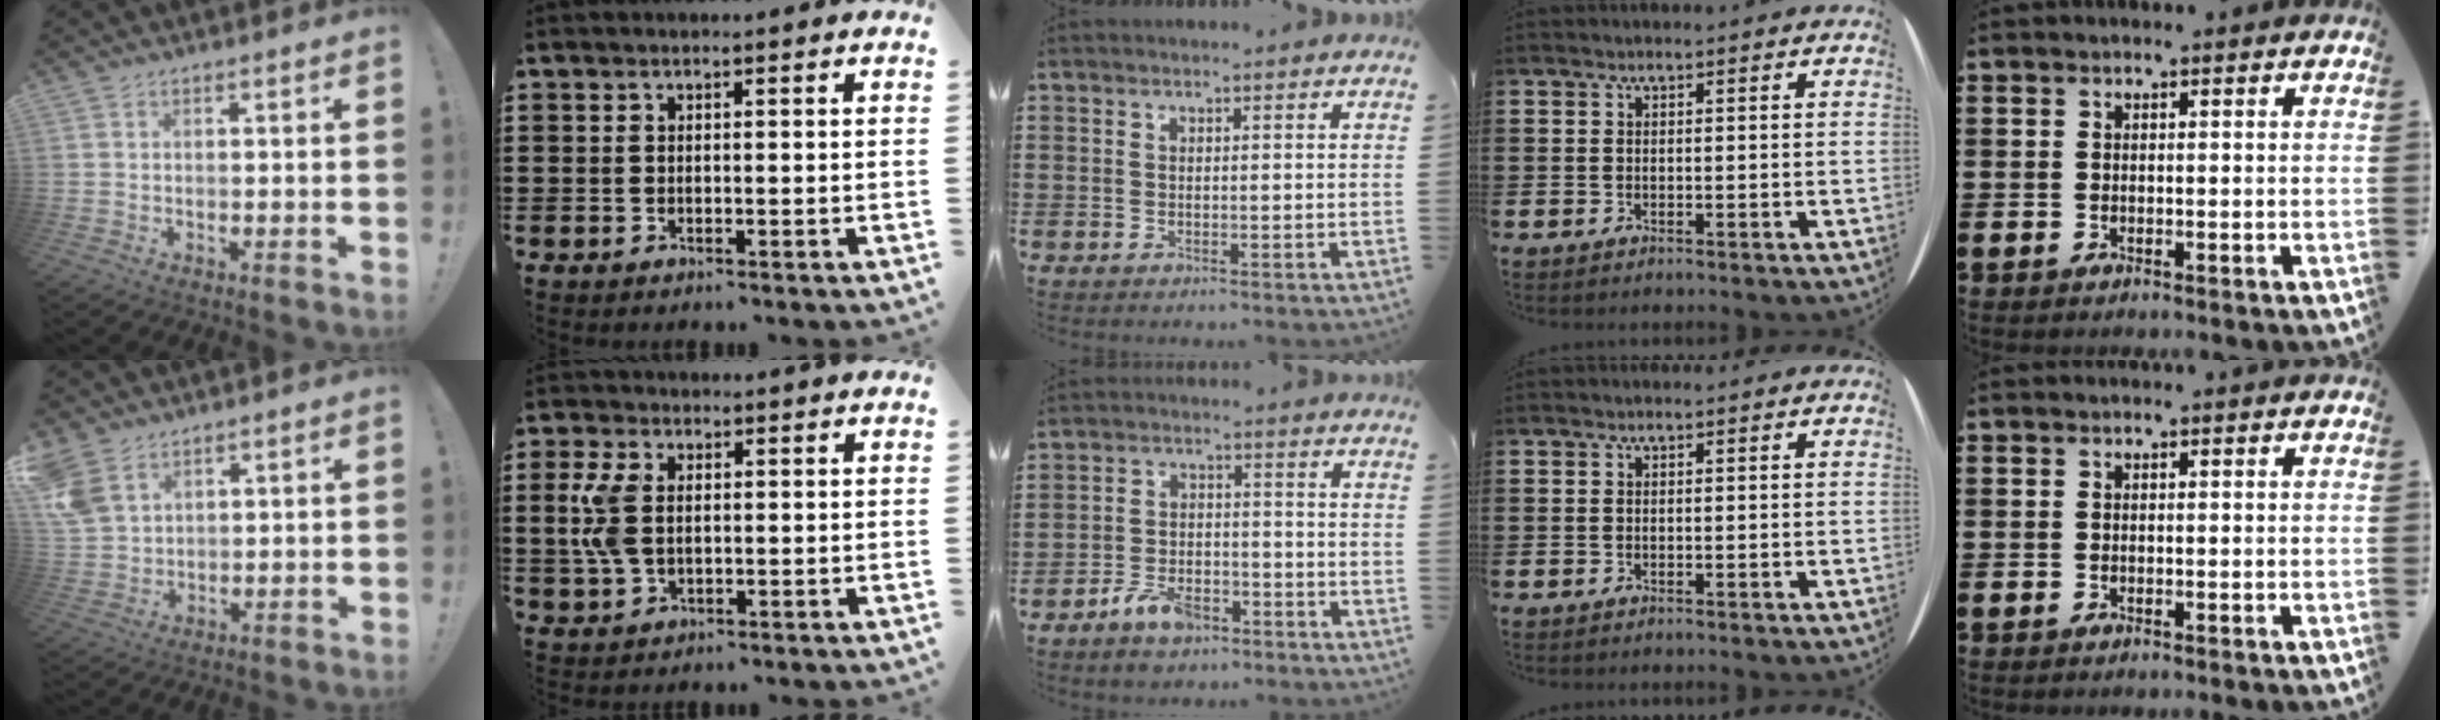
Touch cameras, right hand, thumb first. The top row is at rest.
{"thumb": {"total": 7.8, "force": [5.0, 4.7, 3.6], "torque": [-0.074, -0.019, 0.103]}, "index": {"total": 6.2, "force": [0.5, 3.7, 4.9], "torque": [-0.135, -0.001, 0.000]}, "middle": {"total": 5.1, "force": [-3.9, 2.2, 2.4], "torque": [-0.050, 0.011, -0.077]}}